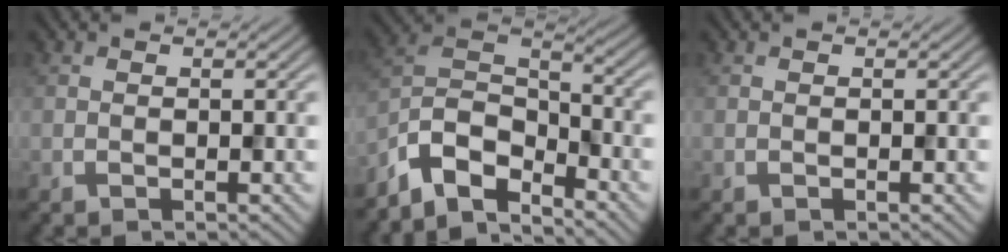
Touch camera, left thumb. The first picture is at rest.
{"total": 8.9, "force": [-7.1, 3.1, 4.4], "torque": [-0.087, 0.001, -0.156]}
{"total": 0.0}